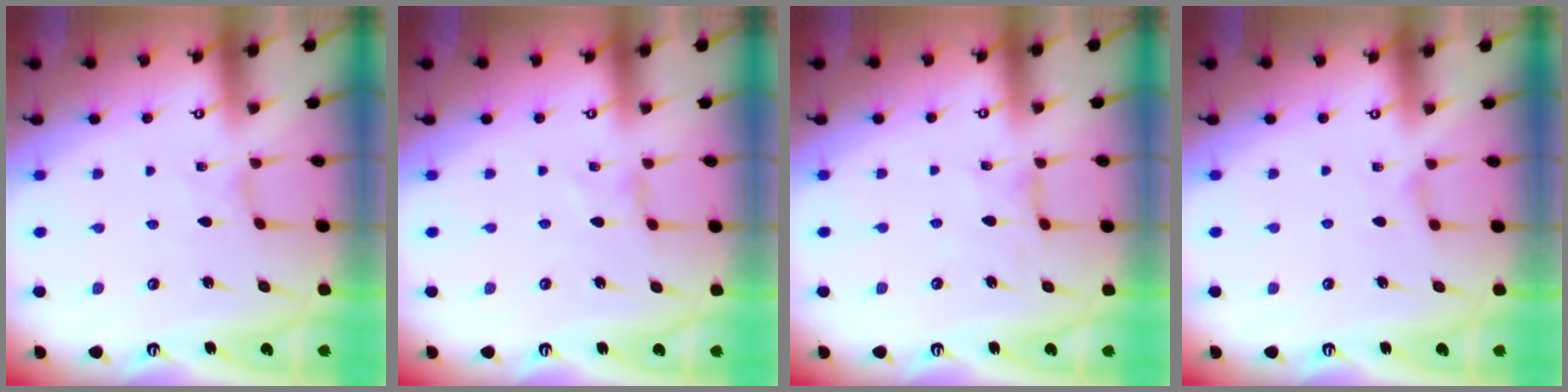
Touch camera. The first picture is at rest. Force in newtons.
{"total": 0.0}
{"total": 2.0, "press": 2.0, "slide": 0.3}
{"total": 1.7, "press": 1.6, "slide": 0.4}